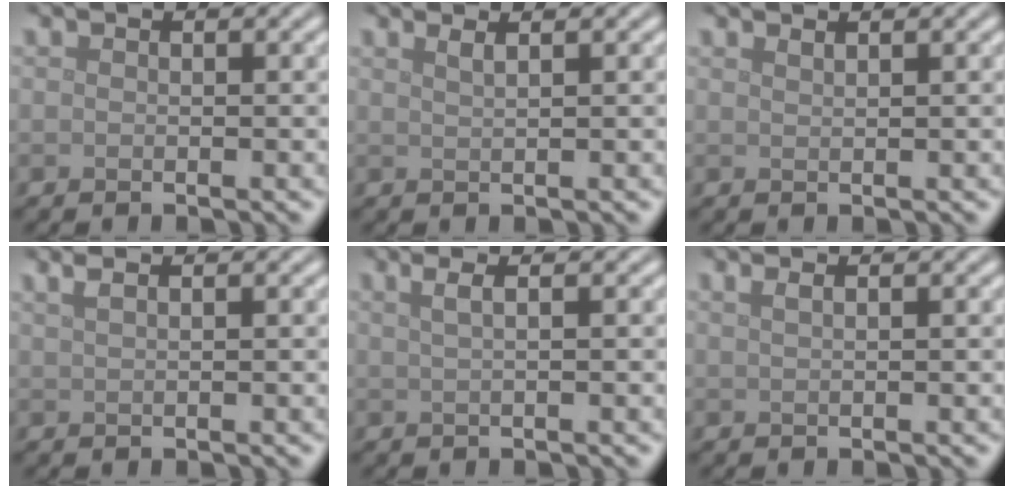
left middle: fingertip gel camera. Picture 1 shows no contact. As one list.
[{"total": 2.0, "force": [1.2, 0.8, 1.3], "torque": [0.001, 0.002, -0.001]}, {"total": 0.7, "force": [0.6, 0.2, 0.4], "torque": [0.000, -0.001, 0.009]}, {"total": 1.9, "force": [1.2, 0.8, 1.3], "torque": [-0.016, 0.001, 0.011]}, {"total": 2.9, "force": [1.3, 1.3, 2.2], "torque": [-0.019, 0.008, -0.006]}, {"total": 1.6, "force": [0.8, 0.8, 1.1], "torque": [-0.009, -0.003, 0.005]}]